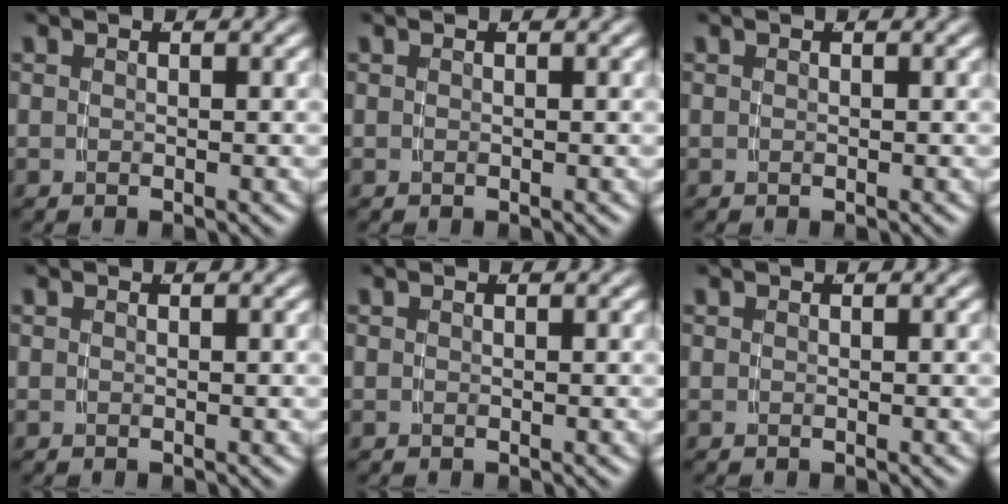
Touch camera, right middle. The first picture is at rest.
{"total": 0.0}
{"total": 0.0}
{"total": 0.0}
{"total": 0.0}
{"total": 0.0}